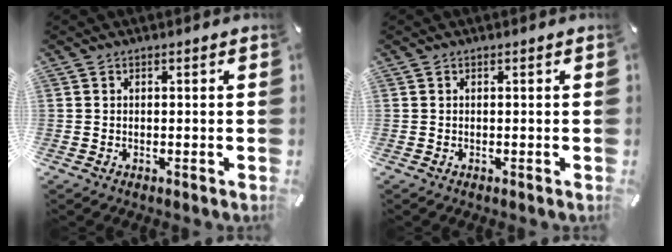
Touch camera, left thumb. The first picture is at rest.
{"total": 0.0}